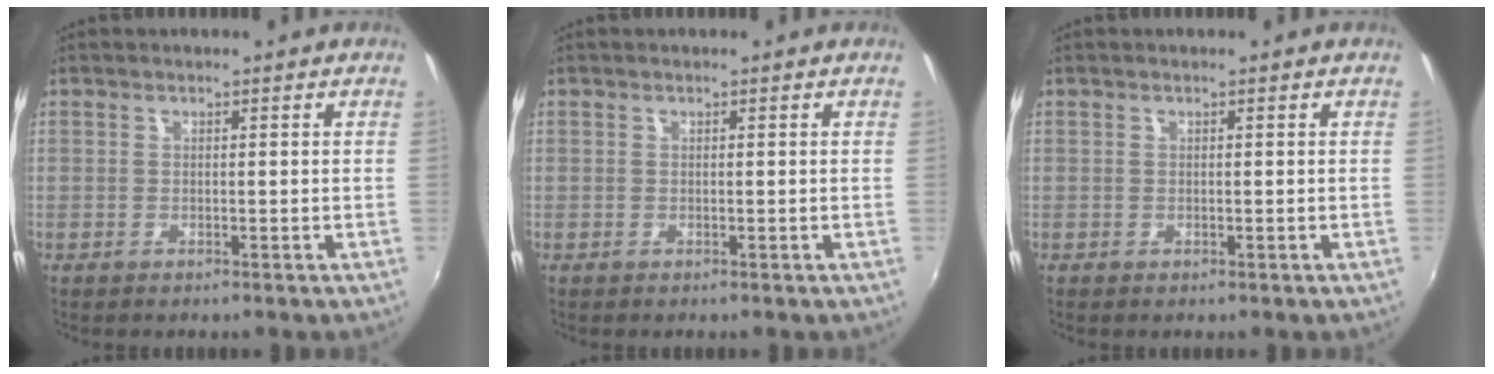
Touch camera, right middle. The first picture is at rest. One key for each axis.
{"total": 0.0}
{"total": 0.0}